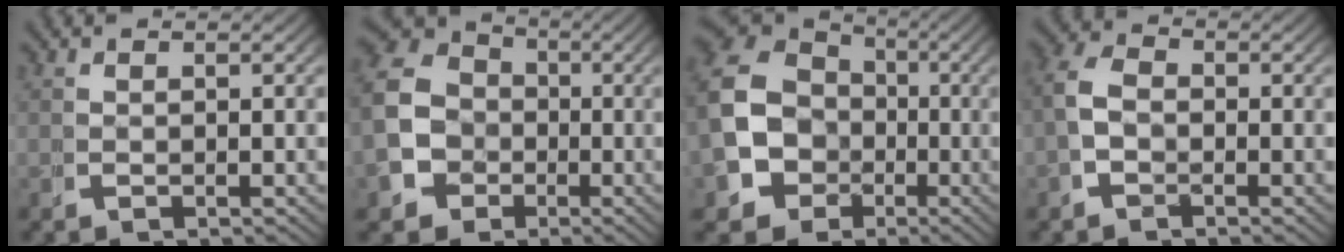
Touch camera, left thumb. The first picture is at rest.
{"total": 11.0, "force": [-0.9, 10.0, 4.6], "torque": [-0.101, -0.026, -0.021]}
{"total": 11.7, "force": [-1.7, 10.3, 5.3], "torque": [-0.136, -0.047, -0.022]}
{"total": 3.4, "force": [-0.5, 2.7, 2.1], "torque": [-0.050, -0.002, -0.016]}